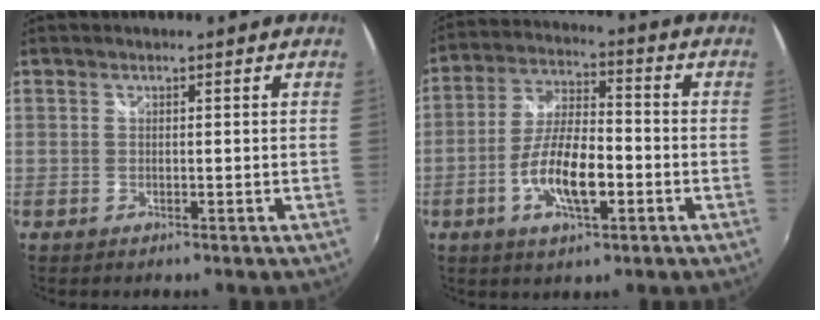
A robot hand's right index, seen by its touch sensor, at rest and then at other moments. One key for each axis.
{"total": 11.0, "fx": -3.7, "fy": 4.0, "fz": 9.6, "tx": -0.195, "ty": 0.000, "tz": -0.066}